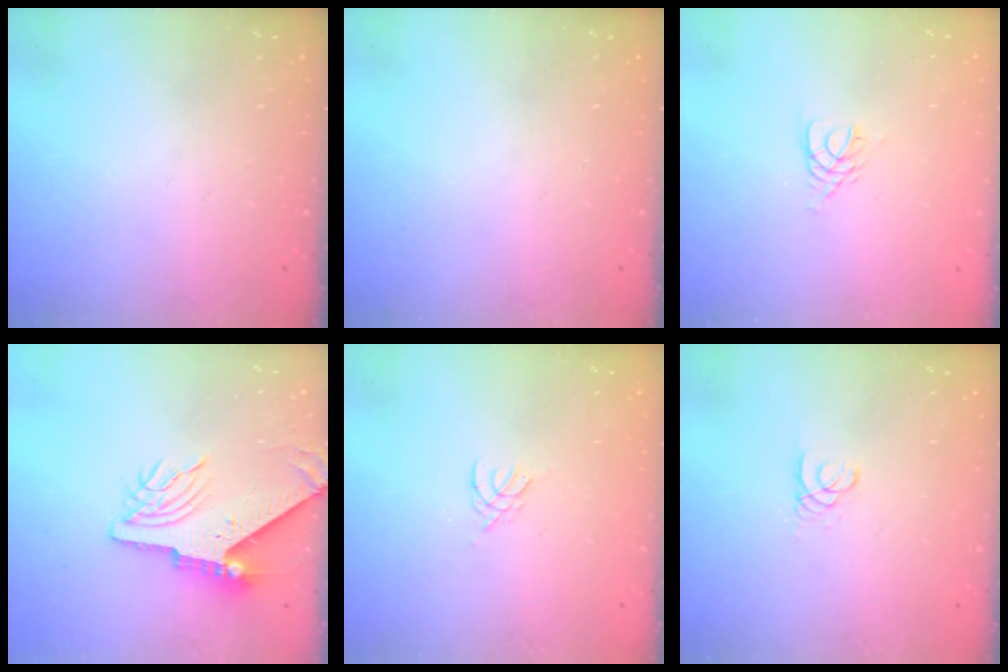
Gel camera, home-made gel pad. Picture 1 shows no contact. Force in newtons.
{"total": 0.0}
{"total": 3.0, "press": 2.9, "slide": 0.4}
{"total": 9.5, "press": 9.4, "slide": 1.3}
{"total": 2.0, "press": 1.9, "slide": 0.4}
{"total": 1.8, "press": 1.8, "slide": 0.2}